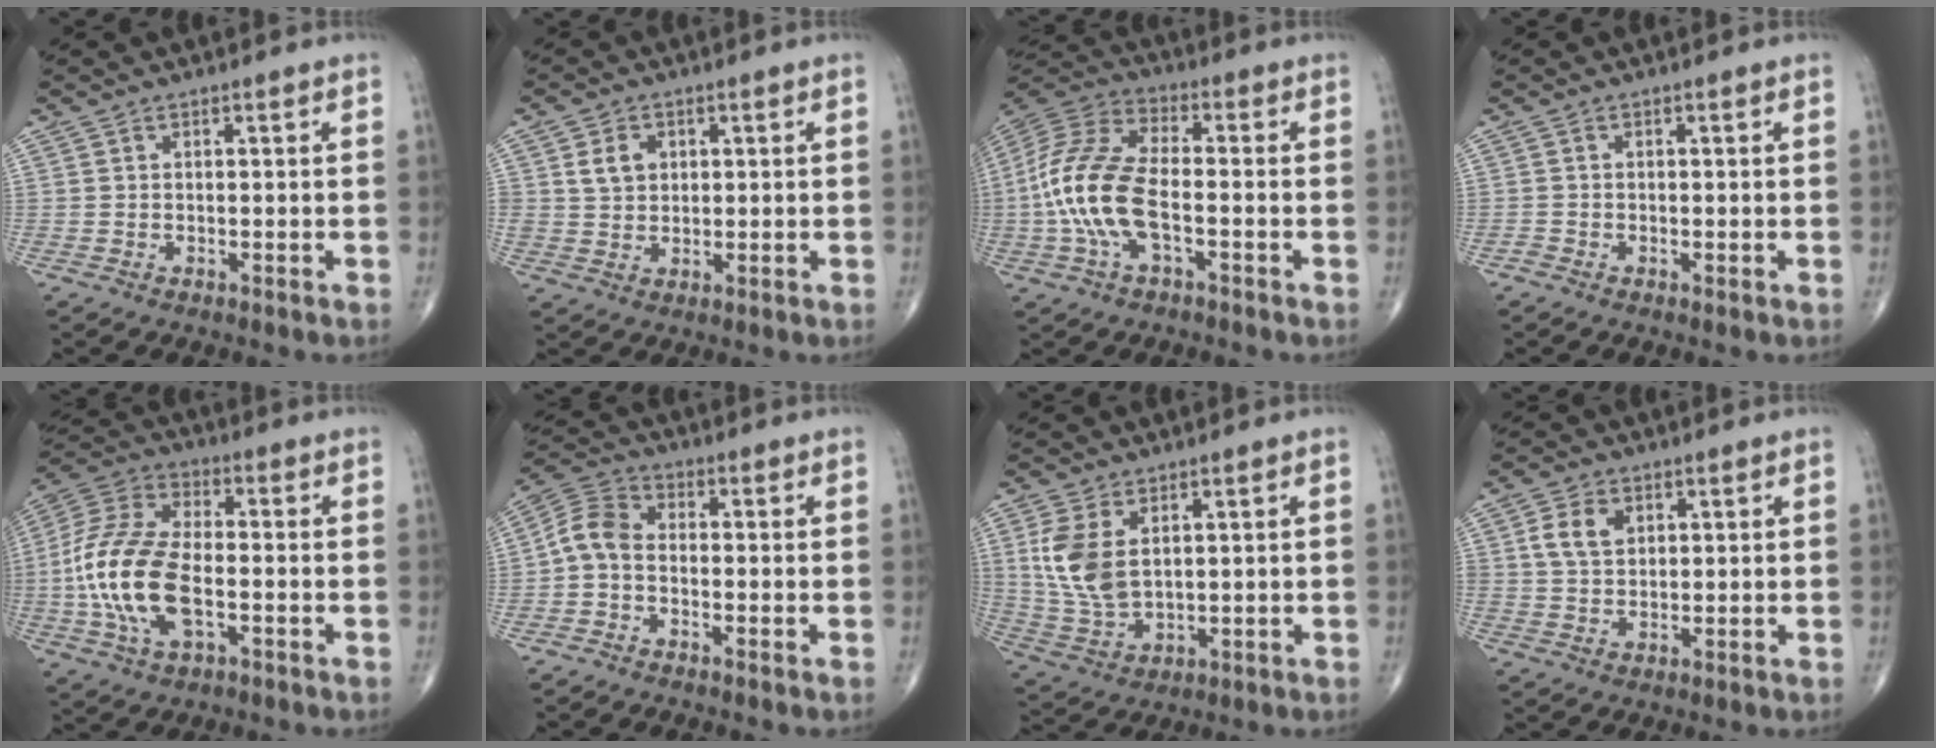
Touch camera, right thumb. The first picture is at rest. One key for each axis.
{"total": 4.8, "fx": 1.5, "fy": 3.7, "fz": 2.5, "tx": -0.025, "ty": -0.007, "tz": 0.027}
{"total": 15.7, "fx": -3.0, "fy": 7.3, "fz": 13.6, "tx": -0.300, "ty": 0.032, "tz": -0.061}
{"total": 0.7, "fx": -0.5, "fy": 0.4, "fz": 0.4, "tx": -0.007, "ty": -0.003, "tz": -0.014}
{"total": 17.9, "fx": -3.2, "fy": 9.1, "fz": 15.1, "tx": -0.325, "ty": 0.021, "tz": -0.061}
{"total": 6.0, "fx": -1.4, "fy": 3.9, "fz": 4.3, "tx": -0.082, "ty": 0.025, "tz": -0.044}
{"total": 9.9, "fx": 2.5, "fy": 5.8, "fz": 7.5, "tx": -0.158, "ty": -0.011, "tz": 0.063}
{"total": 5.7, "fx": 1.8, "fy": 4.0, "fz": 3.6, "tx": -0.058, "ty": -0.002, "tz": 0.033}